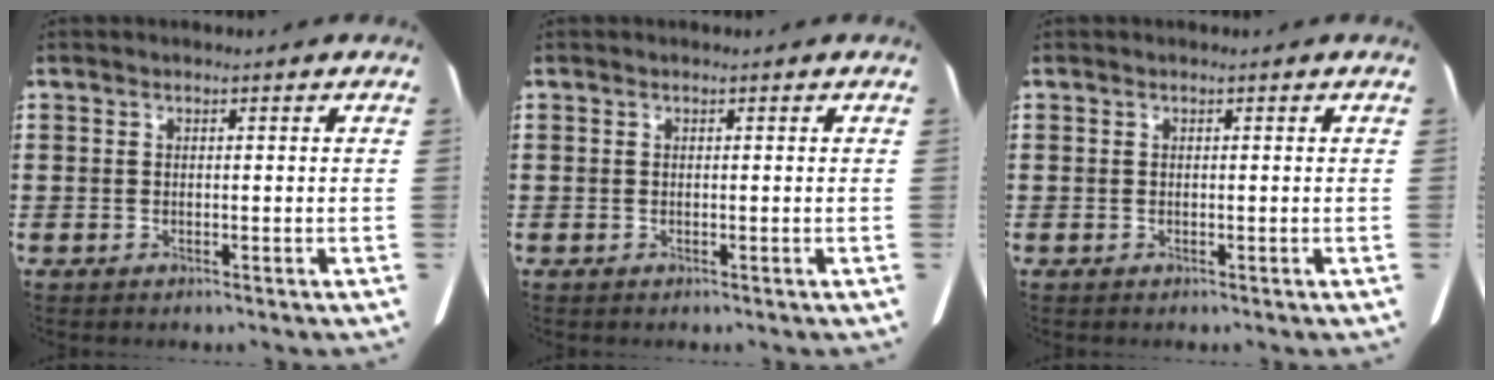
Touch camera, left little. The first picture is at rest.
{"total": 0.0}
{"total": 0.0}